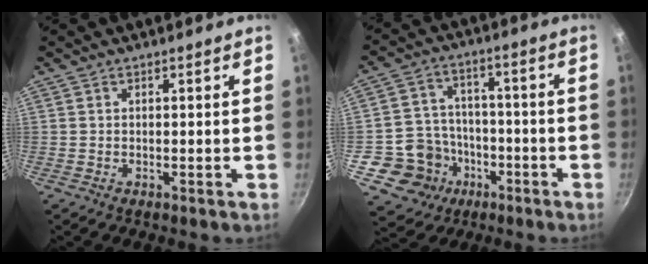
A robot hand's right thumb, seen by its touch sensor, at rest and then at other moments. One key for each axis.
{"total": 12.1, "fx": -4.4, "fy": 11.0, "fz": 2.8, "tx": -0.011, "ty": 0.052, "tz": -0.066}